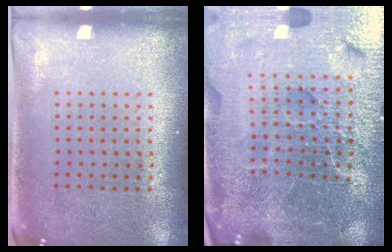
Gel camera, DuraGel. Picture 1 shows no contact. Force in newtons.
{"total": 7.1, "press": 6.2, "slide": 3.4}